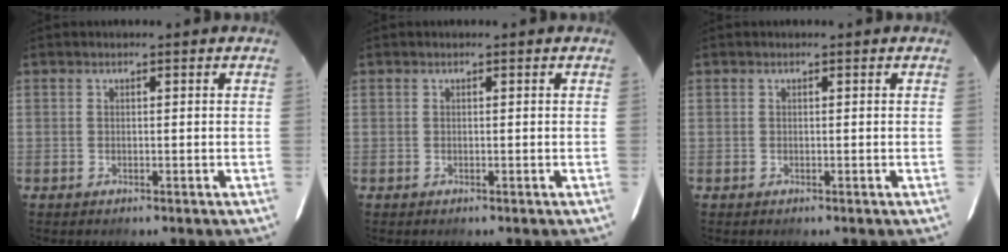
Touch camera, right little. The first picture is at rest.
{"total": 0.0}
{"total": 0.0}